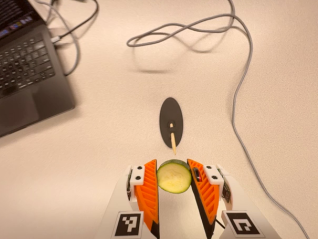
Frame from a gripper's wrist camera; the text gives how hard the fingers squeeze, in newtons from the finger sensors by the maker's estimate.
{"total": 9.3, "left": 9.3, "right": 9.3}